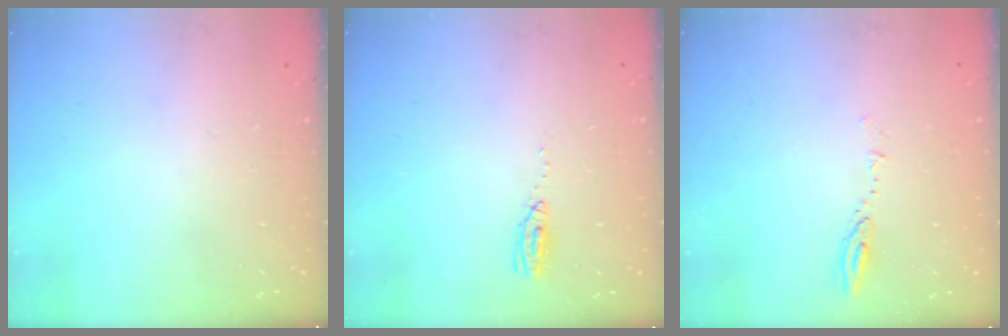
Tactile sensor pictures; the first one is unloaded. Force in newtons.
{"total": 9.3, "press": 5.1, "slide": 7.7}
{"total": 4.5, "press": 4.4, "slide": 0.5}